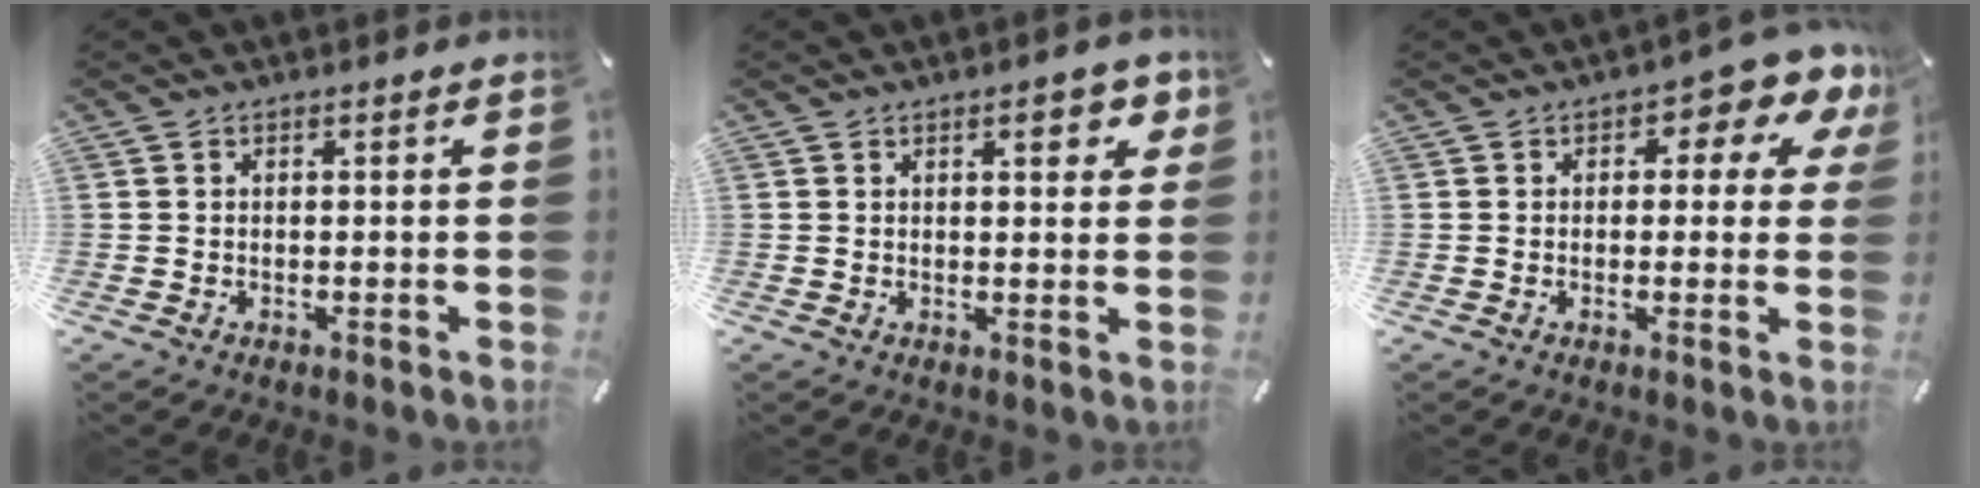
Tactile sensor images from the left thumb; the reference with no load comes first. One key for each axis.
{"total": 5.3, "fx": 2.6, "fy": 2.2, "fz": 4.1, "tx": -0.047, "ty": -0.009, "tz": 0.036}
{"total": 6.9, "fx": 2.9, "fy": 3.9, "fz": 4.9, "tx": -0.056, "ty": -0.016, "tz": 0.042}